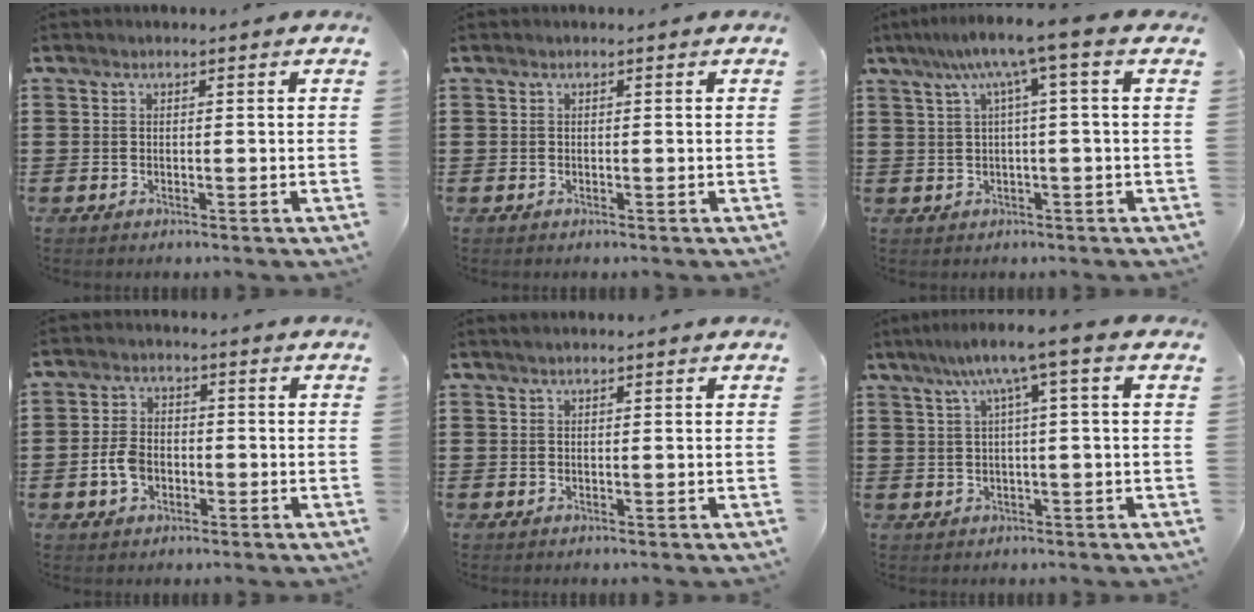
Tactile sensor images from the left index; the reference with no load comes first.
{"total": 0.0}
{"total": 7.0, "force": [2.3, -0.5, 6.6], "torque": [-0.132, -0.001, 0.035]}
{"total": 4.6, "force": [-1.2, 3.2, 3.2], "torque": [-0.080, 0.001, -0.027]}
{"total": 0.5, "force": [0.4, 0.1, 0.3], "torque": [-0.007, 0.000, 0.008]}
{"total": 6.3, "force": [1.9, -0.4, 6.0], "torque": [-0.120, 0.000, 0.027]}